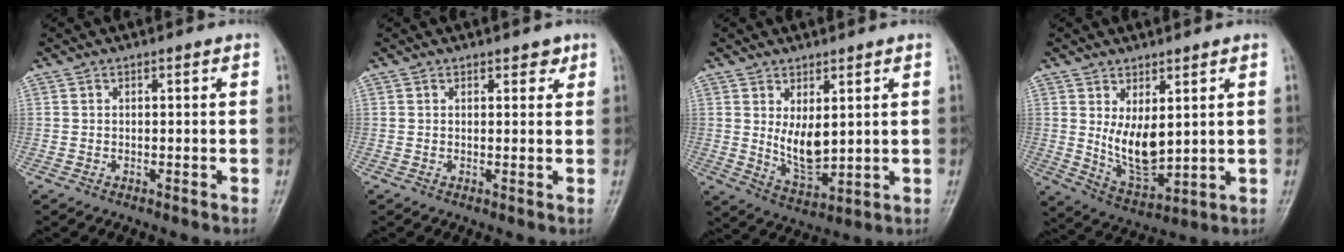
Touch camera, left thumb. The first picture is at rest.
{"total": 1.9, "force": [1.2, 1.1, 0.9], "torque": [0.004, -0.005, 0.012]}
{"total": 7.3, "force": [1.6, 3.7, 6.1], "torque": [-0.093, -0.028, 0.046]}
{"total": 9.0, "force": [1.9, 4.5, 7.6], "torque": [-0.117, -0.030, 0.055]}